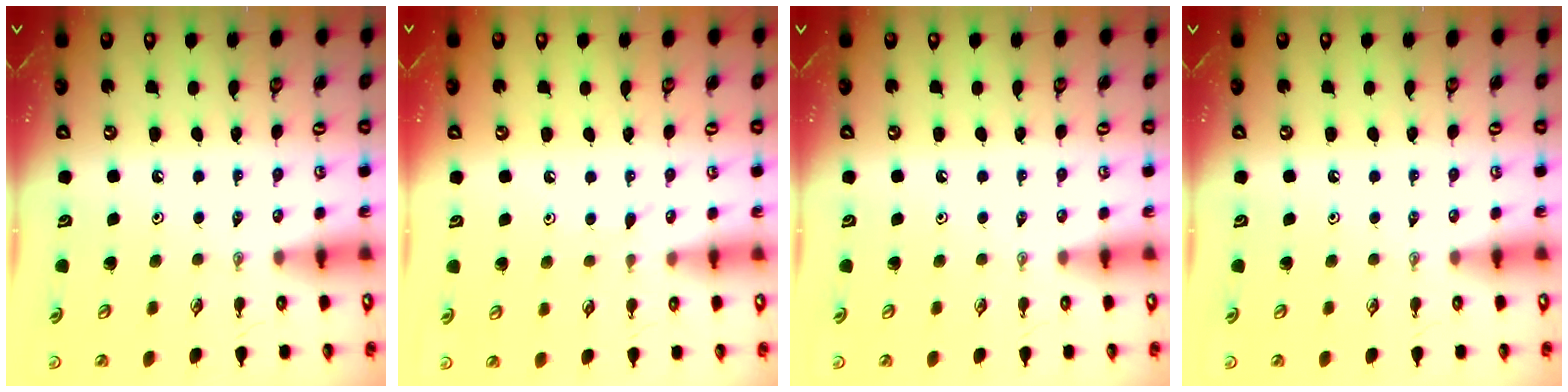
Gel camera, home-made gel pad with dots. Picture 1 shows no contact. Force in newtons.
{"total": 6.3, "press": 6.2, "slide": 0.7}
{"total": 0.0}
{"total": 0.0}